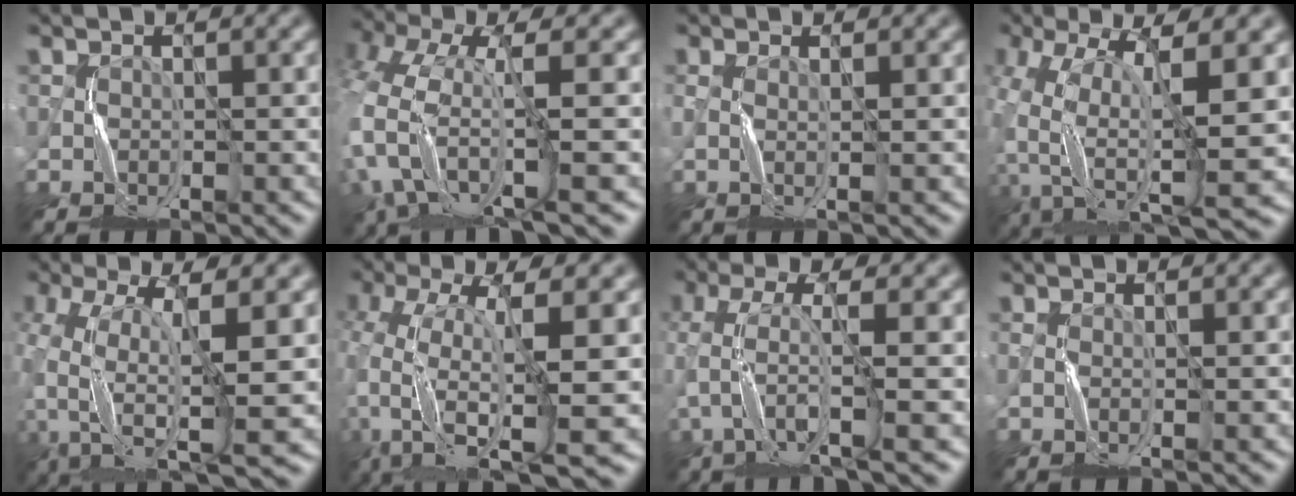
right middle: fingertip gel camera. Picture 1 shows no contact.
{"total": 9.1, "force": [-3.1, 4.1, 7.5], "torque": [-0.170, -0.016, -0.063]}
{"total": 0.6, "force": [0.1, 0.2, 0.5], "torque": [-0.008, 0.001, -0.002]}
{"total": 11.9, "force": [-2.3, 4.8, 10.7], "torque": [-0.215, -0.003, -0.037]}
{"total": 11.2, "force": [-3.5, 4.0, 9.8], "torque": [-0.199, 0.000, -0.060]}
{"total": 12.2, "force": [-2.6, 4.5, 11.1], "torque": [-0.224, 0.000, -0.030]}
{"total": 5.0, "force": [-1.5, 1.0, 4.7], "torque": [-0.103, 0.002, -0.032]}
{"total": 0.0}